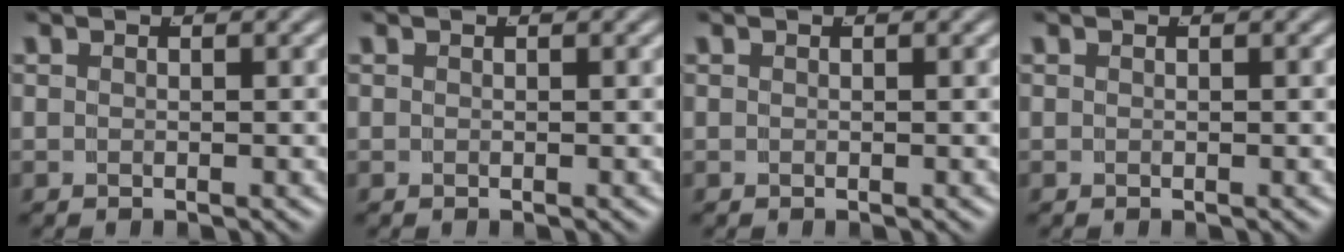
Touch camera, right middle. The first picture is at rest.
{"total": 0.0}
{"total": 0.0}
{"total": 0.0}